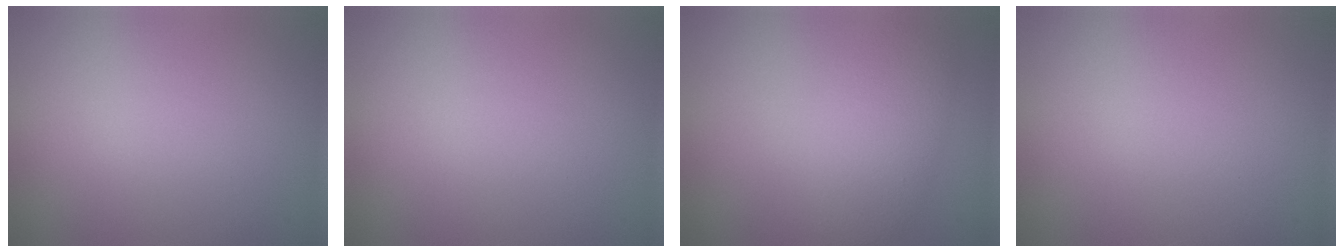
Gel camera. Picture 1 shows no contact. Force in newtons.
{"total": 0.0}
{"total": 4.1, "press": 4.1, "slide": 0.2}
{"total": 0.0}